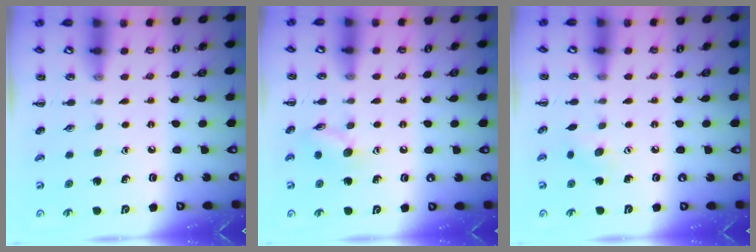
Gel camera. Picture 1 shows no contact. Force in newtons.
{"total": 7.8, "press": 7.7, "slide": 0.9}
{"total": 3.9, "press": 3.7, "slide": 1.0}